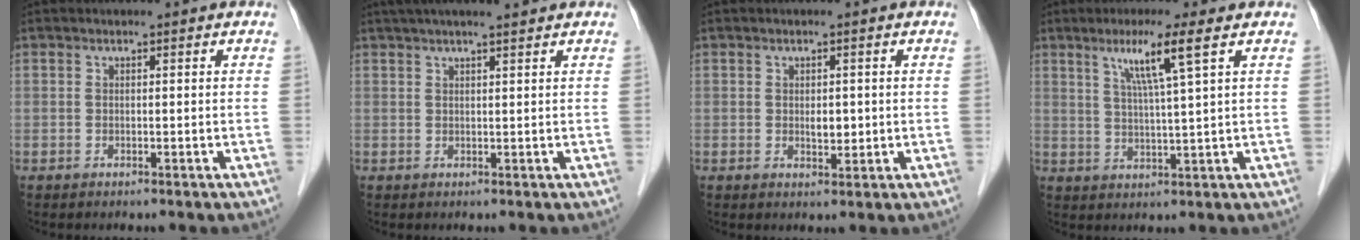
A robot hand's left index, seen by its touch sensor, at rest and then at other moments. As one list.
[{"total": 7.3, "force": [6.1, 0.3, 4.0], "torque": [-0.059, 0.026, 0.086]}, {"total": 2.0, "force": [-0.1, 1.1, 1.7], "torque": [-0.028, -0.005, 0.001]}, {"total": 6.7, "force": [3.2, -1.1, 5.7], "torque": [-0.110, -0.004, 0.061]}]